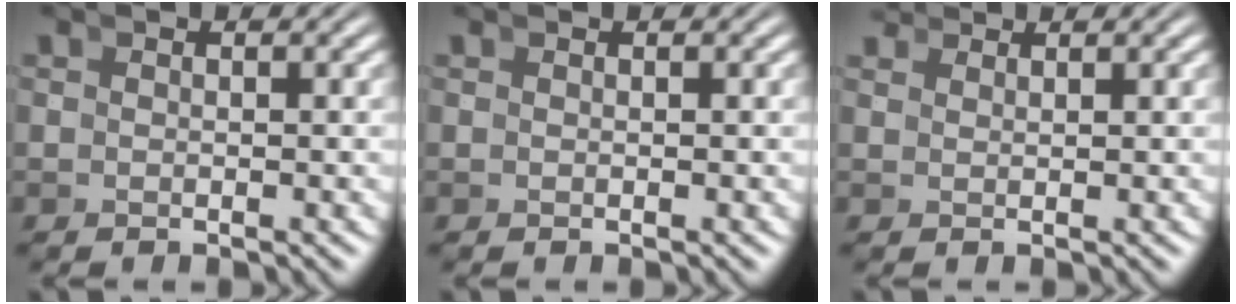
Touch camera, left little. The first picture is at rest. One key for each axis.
{"total": 0.0}
{"total": 1.9, "fx": 1.8, "fy": -0.6, "fz": 0.1, "tx": 0.009, "ty": 0.004, "tz": 0.036}